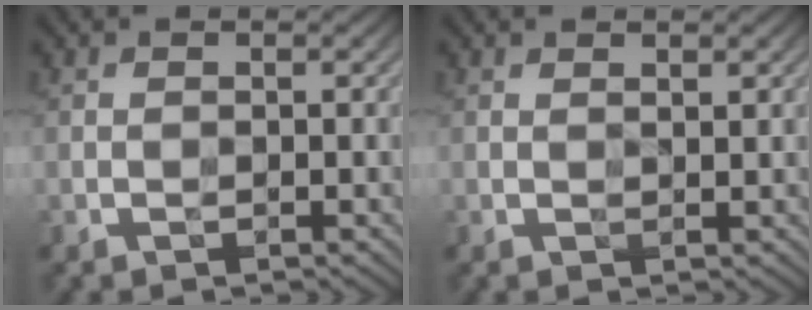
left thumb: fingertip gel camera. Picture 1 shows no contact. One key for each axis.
{"total": 1.1, "fx": 1.1, "fy": -0.2, "fz": 0.1, "tx": -0.004, "ty": 0.001, "tz": 0.015}